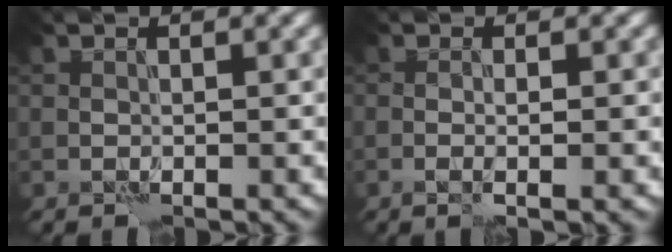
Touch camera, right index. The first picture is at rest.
{"total": 1.4, "force": [-0.2, -0.1, 1.3], "torque": [-0.021, -0.001, -0.005]}